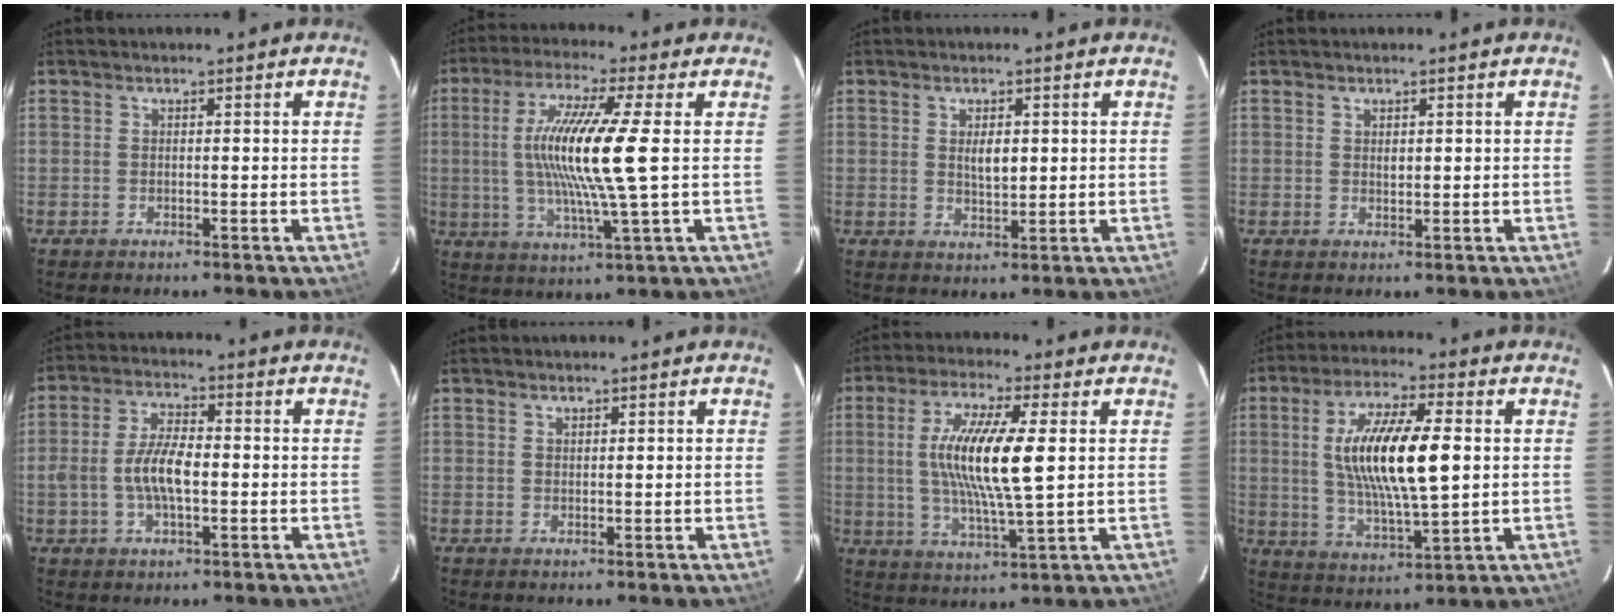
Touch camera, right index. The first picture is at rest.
{"total": 14.1, "force": [0.9, -0.1, 14.1], "torque": [-0.267, -0.007, 0.017]}
{"total": 3.5, "force": [0.7, 1.8, 3.0], "torque": [-0.049, -0.001, 0.014]}
{"total": 1.0, "force": [0.5, 0.7, 0.5], "torque": [-0.006, 0.003, 0.009]}
{"total": 7.3, "force": [-1.4, 2.5, 6.7], "torque": [-0.137, 0.007, -0.027]}
{"total": 0.7, "force": [0.6, 0.3, 0.1], "torque": [-0.001, 0.001, 0.012]}
{"total": 13.5, "force": [1.7, 2.1, 13.2], "torque": [-0.252, -0.005, 0.032]}
{"total": 15.9, "force": [2.0, 4.5, 15.2], "torque": [-0.281, 0.001, 0.042]}